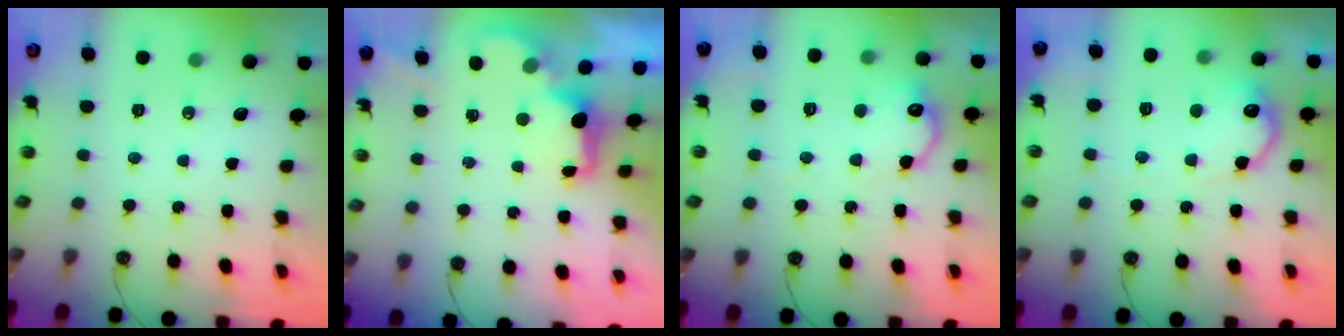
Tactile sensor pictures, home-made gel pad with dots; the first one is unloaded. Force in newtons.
{"total": 2.4, "press": 2.3, "slide": 0.6}
{"total": 11.3, "press": 11.3, "slide": 0.4}
{"total": 11.9, "press": 11.9, "slide": 0.5}